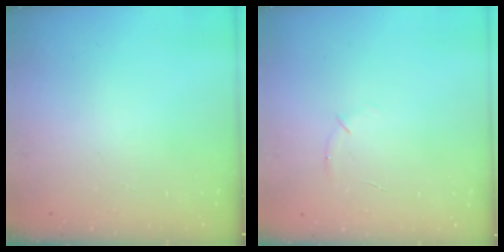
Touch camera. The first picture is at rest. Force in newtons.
{"total": 4.1, "press": 3.9, "slide": 1.2}